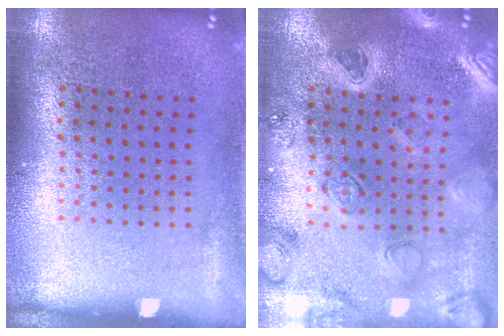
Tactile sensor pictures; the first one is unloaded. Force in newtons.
{"total": 2.2, "press": 2.2, "slide": 0.4}